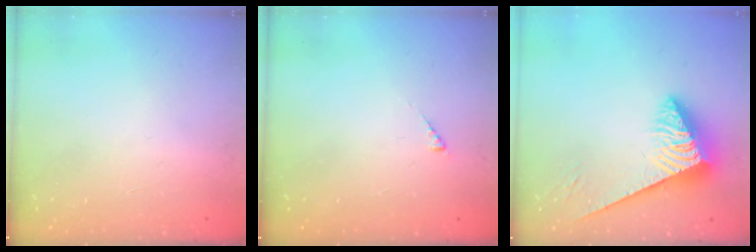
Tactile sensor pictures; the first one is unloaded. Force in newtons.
{"total": 2.0, "press": 2.0, "slide": 0.3}
{"total": 5.3, "press": 5.2, "slide": 0.5}